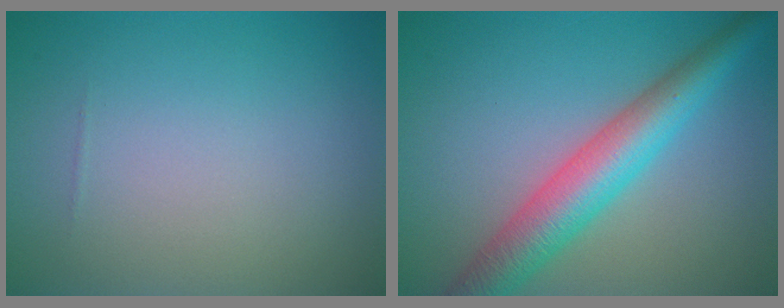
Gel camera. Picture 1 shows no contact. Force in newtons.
{"total": 6.5, "press": 6.5, "slide": 0.1}